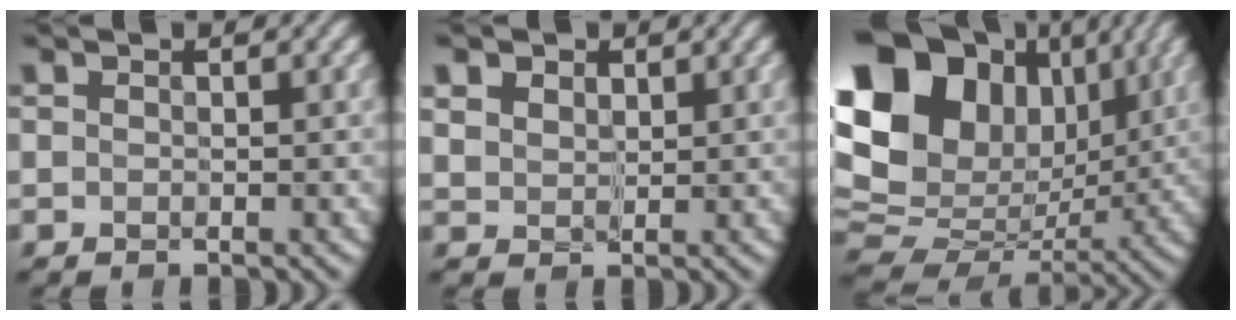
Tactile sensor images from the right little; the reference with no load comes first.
{"total": 2.8, "force": [1.5, 2.1, 1.2], "torque": [-0.045, 0.000, 0.030]}
{"total": 18.0, "force": [5.0, 13.1, 11.2], "torque": [-0.235, 0.017, 0.102]}